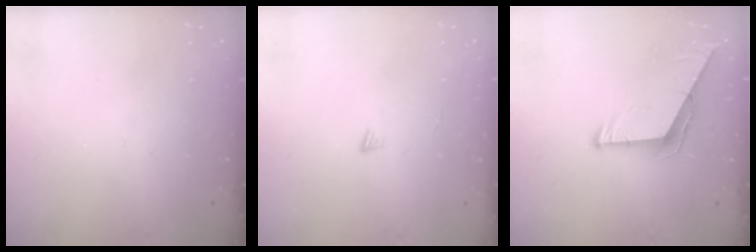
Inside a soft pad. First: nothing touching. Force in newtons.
{"total": 3.0, "press": 3.0, "slide": 0.3}
{"total": 9.5, "press": 9.4, "slide": 1.0}